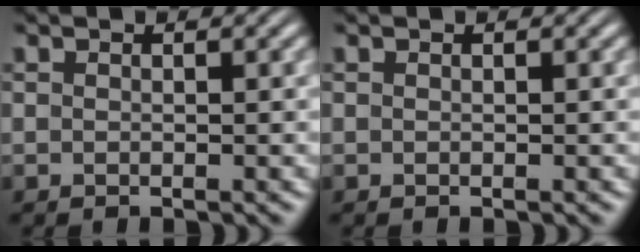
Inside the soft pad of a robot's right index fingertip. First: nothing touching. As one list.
[{"total": 0.0}]